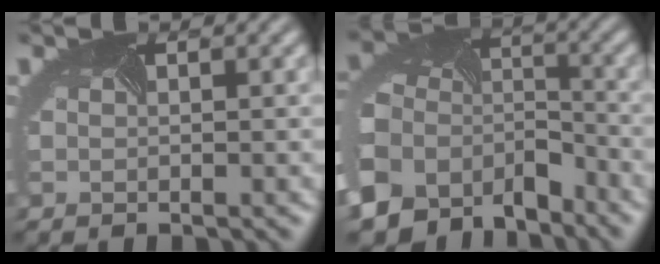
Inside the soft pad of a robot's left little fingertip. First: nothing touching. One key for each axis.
{"total": 11.0, "fx": -6.3, "fy": 7.8, "fz": 4.5, "tx": -0.122, "ty": -0.042, "tz": -0.097}